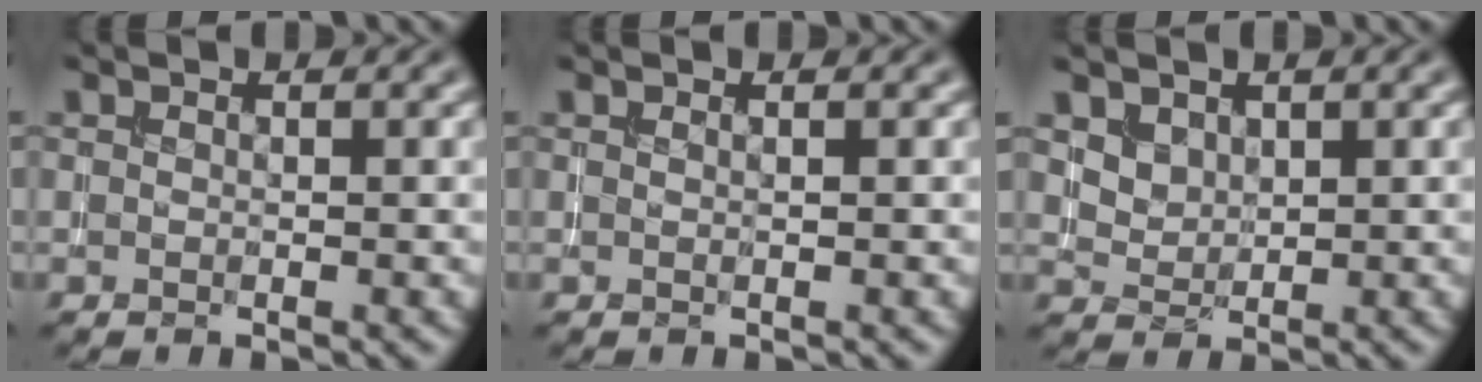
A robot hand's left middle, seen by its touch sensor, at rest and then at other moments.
{"total": 0.6, "force": [0.3, 0.1, 0.5], "torque": [-0.008, -0.003, -0.003]}
{"total": 2.0, "force": [1.2, 1.3, 0.7], "torque": [-0.020, -0.013, 0.035]}